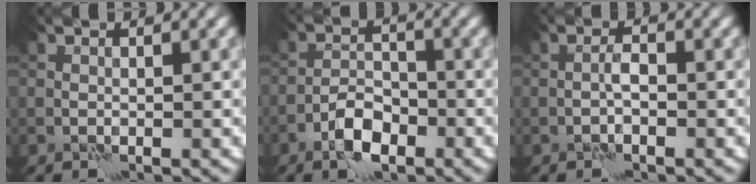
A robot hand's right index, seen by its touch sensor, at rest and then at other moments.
{"total": 3.8, "force": [-2.4, 1.8, 2.4], "torque": [-0.036, 0.006, -0.048]}
{"total": 1.1, "force": [-0.5, 0.3, 0.9], "torque": [-0.016, 0.009, -0.011]}